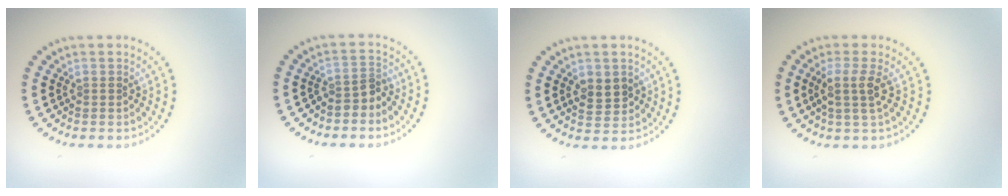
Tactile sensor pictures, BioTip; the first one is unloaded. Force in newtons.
{"total": 1.9, "press": 1.4, "slide": 1.3}
{"total": 2.4, "press": 2.4, "slide": 0.3}
{"total": 2.3, "press": 1.9, "slide": 1.3}